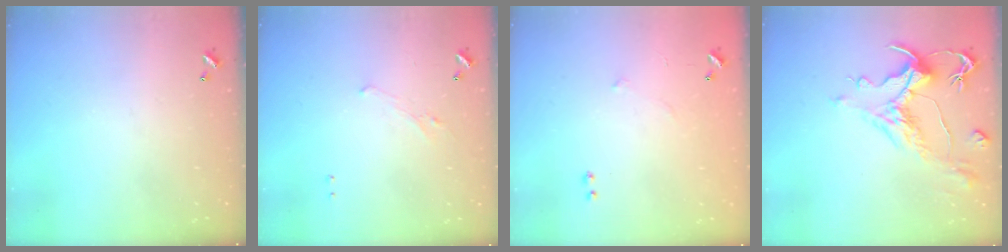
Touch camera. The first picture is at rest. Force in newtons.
{"total": 1.2, "press": 0.9, "slide": 0.8}
{"total": 5.9, "press": 5.9, "slide": 0.8}
{"total": 1.8, "press": 1.1, "slide": 1.4}